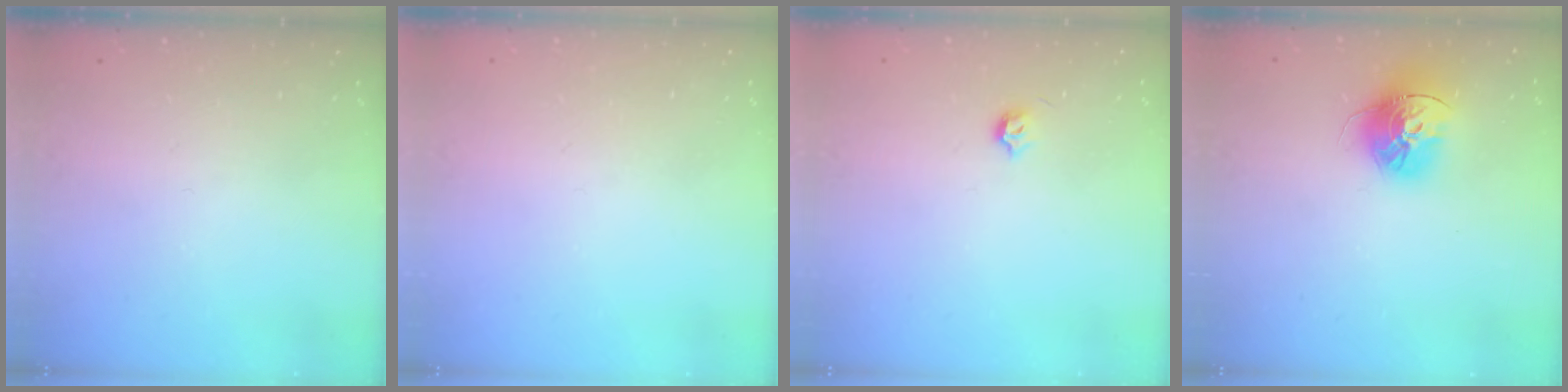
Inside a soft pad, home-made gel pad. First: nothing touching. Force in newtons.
{"total": 0.8, "press": 0.8, "slide": 0.0}
{"total": 3.7, "press": 3.6, "slide": 0.6}
{"total": 15.1, "press": 15.0, "slide": 1.5}